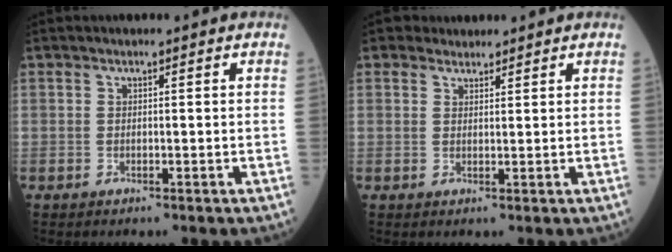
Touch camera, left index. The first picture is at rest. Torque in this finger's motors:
{"motor_torque": [0.88, -1.26, 0.07, 0.03]}